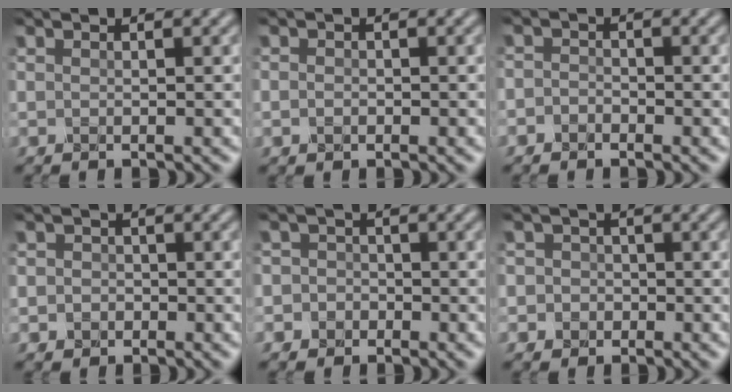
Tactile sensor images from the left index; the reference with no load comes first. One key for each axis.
{"total": 1.0, "fx": -0.3, "fy": 0.8, "fz": 0.5, "tx": -0.008, "ty": -0.002, "tz": -0.008}
{"total": 1.2, "fx": -0.7, "fy": 0.9, "fz": 0.3, "tx": 0.004, "ty": 0.002, "tz": -0.020}
{"total": 2.0, "fx": -0.2, "fy": 1.9, "fz": 0.7, "tx": 0.009, "ty": 0.003, "tz": -0.021}
{"total": 3.4, "fx": -1.0, "fy": 3.2, "fz": 0.6, "tx": 0.019, "ty": 0.010, "tz": -0.045}
{"total": 3.6, "fx": -0.5, "fy": 3.5, "fz": 0.9, "tx": 0.014, "ty": 0.014, "tz": -0.038}